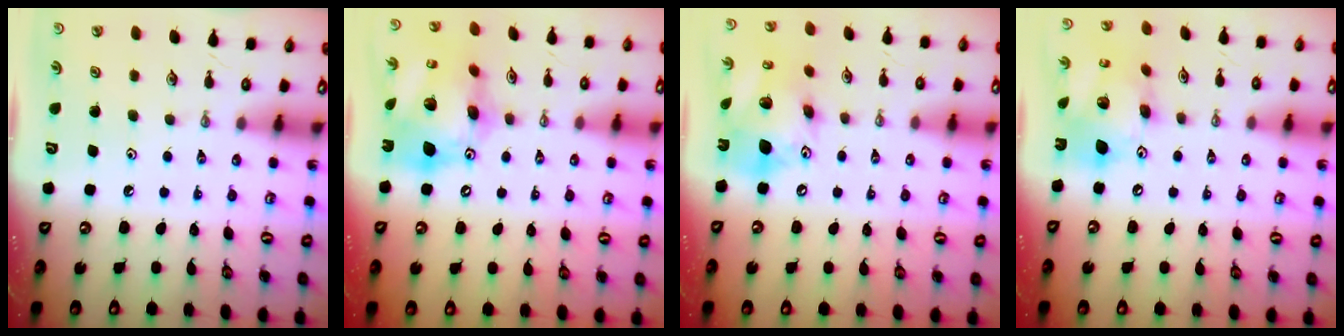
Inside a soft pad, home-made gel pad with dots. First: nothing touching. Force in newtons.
{"total": 19.1, "press": 19.0, "slide": 1.8}
{"total": 17.6, "press": 17.3, "slide": 3.2}
{"total": 17.1, "press": 17.0, "slide": 2.0}